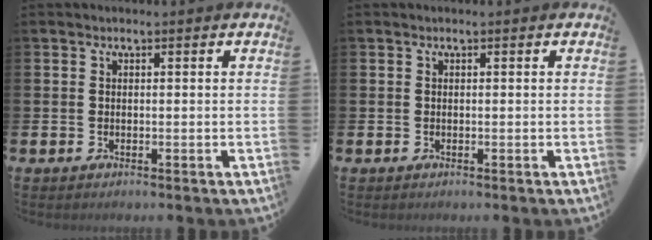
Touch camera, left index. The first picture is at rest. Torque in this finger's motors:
{"motor_torque": [0.23, 0.17, 0.00, 0.00]}